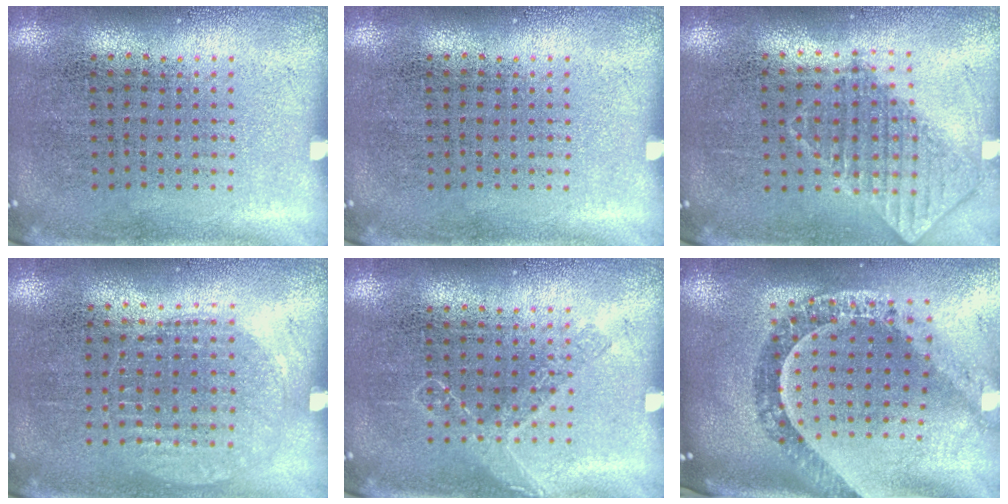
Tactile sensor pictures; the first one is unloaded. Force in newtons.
{"total": 0.0}
{"total": 0.9, "press": 0.8, "slide": 0.2}
{"total": 0.9, "press": 0.8, "slide": 0.3}
{"total": 1.5, "press": 1.5, "slide": 0.3}
{"total": 1.8, "press": 1.6, "slide": 0.8}